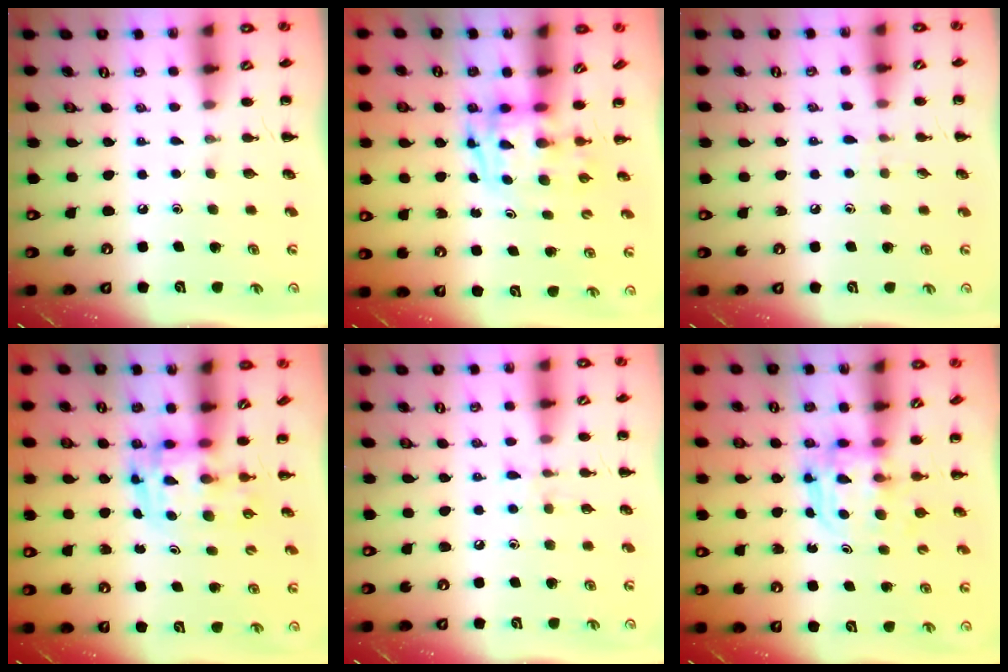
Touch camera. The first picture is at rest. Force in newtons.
{"total": 3.2, "press": 3.1, "slide": 0.6}
{"total": 4.7, "press": 4.2, "slide": 2.1}
{"total": 3.6, "press": 3.5, "slide": 0.6}
{"total": 4.9, "press": 4.5, "slide": 1.8}
{"total": 3.6, "press": 3.6, "slide": 0.3}